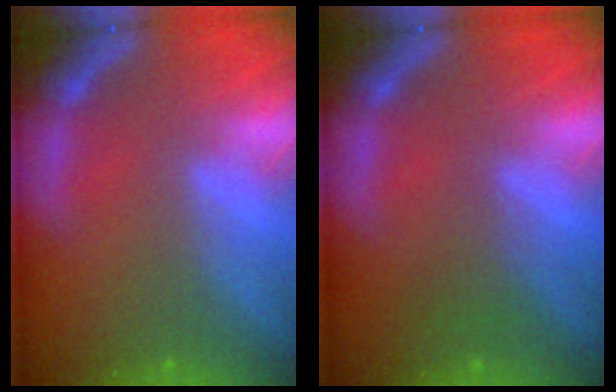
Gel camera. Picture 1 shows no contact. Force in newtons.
{"total": 1.5}